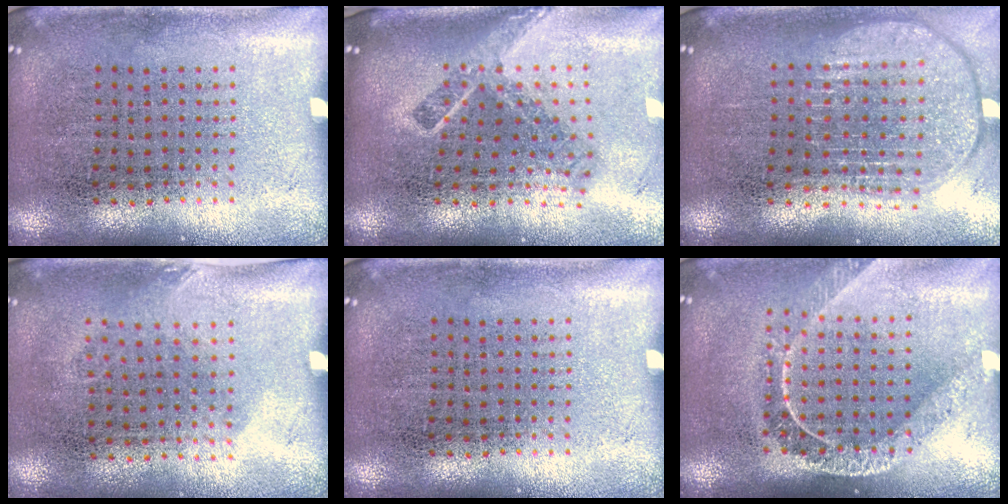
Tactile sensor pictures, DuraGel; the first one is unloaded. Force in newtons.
{"total": 2.2, "press": 1.5, "slide": 1.6}
{"total": 1.9, "press": 1.5, "slide": 1.1}
{"total": 0.8, "press": 0.7, "slide": 0.5}
{"total": 0.0}
{"total": 1.8, "press": 1.5, "slide": 1.0}